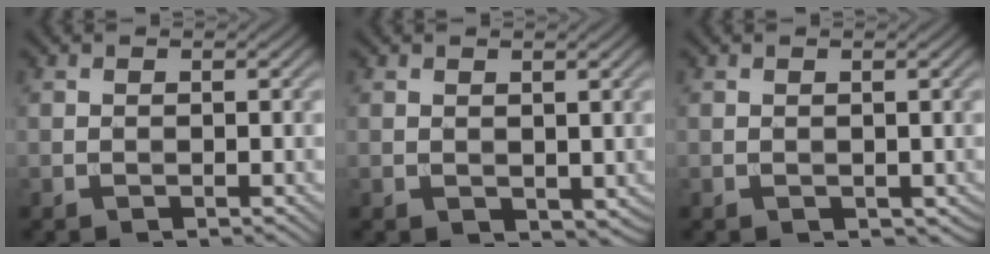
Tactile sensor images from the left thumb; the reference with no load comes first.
{"total": 1.2, "force": [0.7, 0.7, 0.7], "torque": [-0.018, -0.003, 0.018]}
{"total": 0.5, "force": [0.2, 0.4, 0.2], "torque": [-0.009, -0.001, 0.005]}